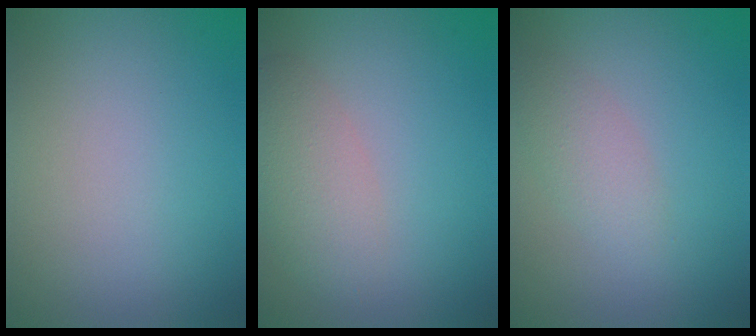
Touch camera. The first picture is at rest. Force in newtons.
{"total": 3.4, "press": 3.4, "slide": 0.3}
{"total": 2.1, "press": 2.1, "slide": 0.1}